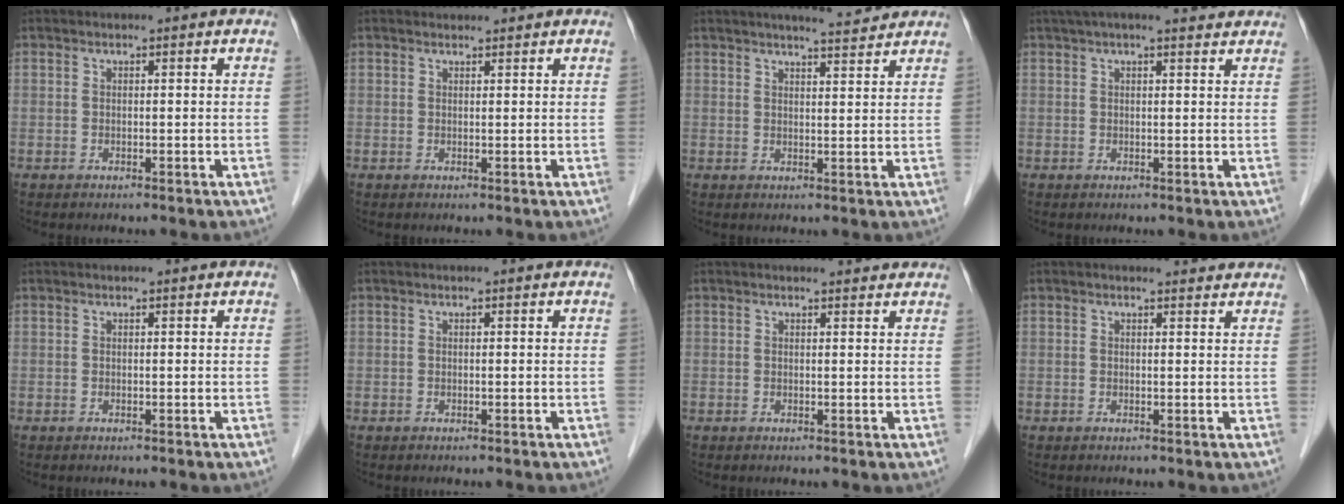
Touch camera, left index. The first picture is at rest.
{"total": 1.3, "force": [1.2, 0.2, 0.0], "torque": [-0.011, 0.011, 0.024]}
{"total": 6.0, "force": [5.6, 0.3, 2.2], "torque": [-0.039, 0.009, 0.076]}
{"total": 8.5, "force": [7.5, 1.3, 3.8], "torque": [-0.053, 0.036, 0.093]}
{"total": 0.6, "force": [0.6, 0.0, 0.3], "torque": [-0.007, 0.006, 0.009]}
{"total": 0.0}
{"total": 3.3, "force": [3.2, 0.7, 0.5], "torque": [-0.009, 0.011, 0.030]}
{"total": 2.6, "force": [2.5, 0.7, 0.2], "torque": [-0.007, 0.006, 0.021]}